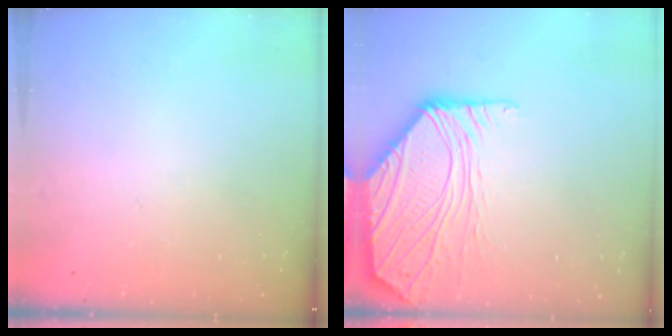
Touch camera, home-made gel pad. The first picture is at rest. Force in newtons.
{"total": 8.1, "press": 8.0, "slide": 1.2}